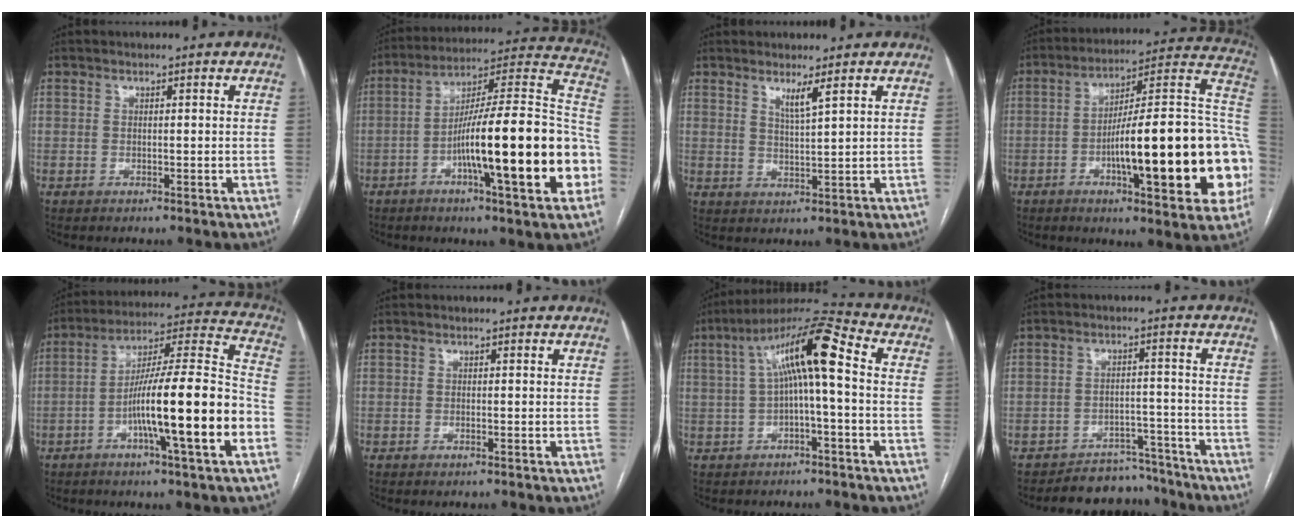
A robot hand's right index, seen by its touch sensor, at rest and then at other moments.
{"total": 24.9, "force": [-6.9, 2.5, 23.8], "torque": [-0.293, 0.017, -0.106]}
{"total": 2.8, "force": [1.9, -0.4, 2.0], "torque": [-0.038, -0.013, 0.038]}
{"total": 26.8, "force": [-5.7, 4.4, 25.9], "torque": [-0.293, 0.022, -0.078]}
{"total": 18.7, "force": [-6.1, 0.4, 17.7], "torque": [-0.279, 0.008, -0.100]}
{"total": 0.5, "force": [-0.4, 0.1, 0.3], "torque": [-0.005, 0.000, -0.004]}
{"total": 11.5, "force": [1.3, 1.3, 11.3], "torque": [-0.198, 0.048, 0.019]}
{"total": 8.4, "force": [-7.5, 3.5, -1.1], "torque": [0.042, 0.039, -0.104]}